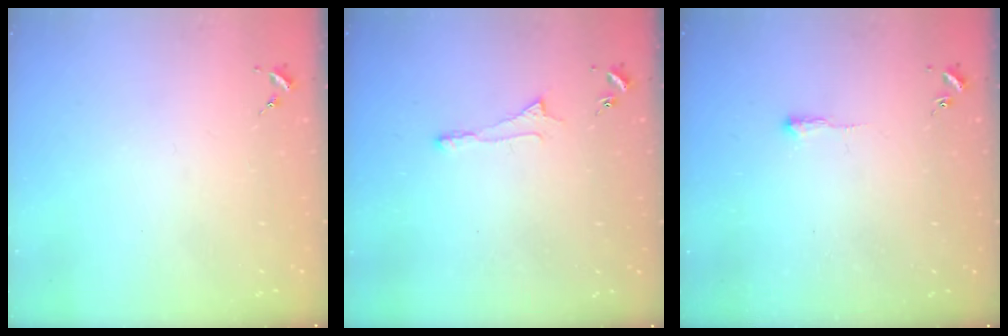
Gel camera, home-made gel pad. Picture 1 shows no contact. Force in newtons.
{"total": 3.5, "press": 3.4, "slide": 0.5}
{"total": 2.4, "press": 2.4, "slide": 0.4}